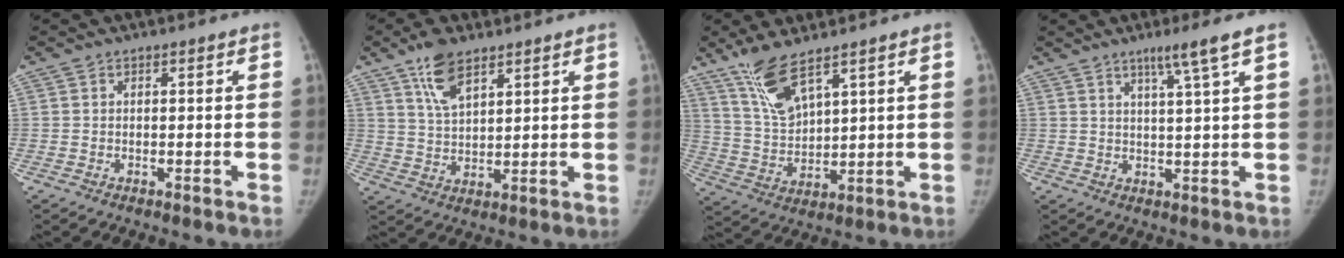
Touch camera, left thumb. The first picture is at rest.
{"total": 7.9, "force": [5.1, 3.4, 4.9], "torque": [-0.078, -0.026, 0.099]}
{"total": 9.3, "force": [6.6, 2.5, 5.9], "torque": [-0.116, -0.035, 0.147]}
{"total": 5.3, "force": [3.2, -0.9, 4.1], "torque": [-0.071, -0.021, 0.058]}